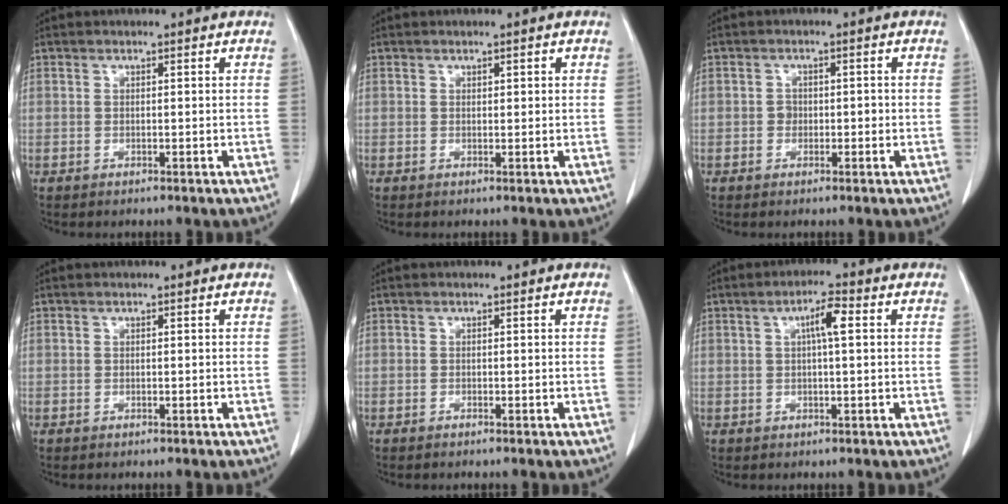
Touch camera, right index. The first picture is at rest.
{"total": 0.7, "force": [0.3, 0.4, 0.5], "torque": [-0.004, 0.000, 0.005]}
{"total": 1.7, "force": [-0.3, 1.4, 0.9], "torque": [-0.012, 0.005, -0.006]}
{"total": 0.0}
{"total": 0.0}
{"total": 3.9, "force": [1.0, 0.5, 3.8], "torque": [-0.067, 0.008, 0.015]}